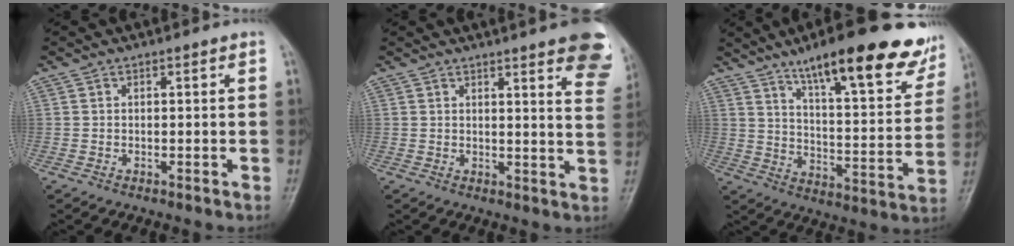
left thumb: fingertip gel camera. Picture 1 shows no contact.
{"total": 14.2, "force": [9.1, 2.8, 10.5], "torque": [-0.106, -0.038, 0.089]}
{"total": 22.6, "force": [15.2, 5.8, 15.7], "torque": [-0.189, -0.053, 0.223]}